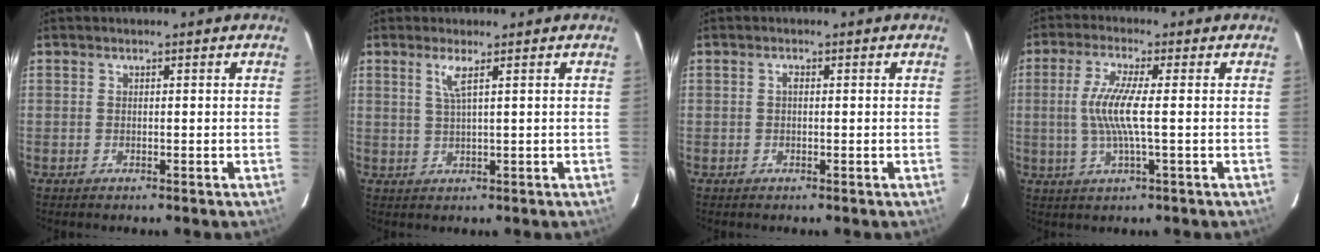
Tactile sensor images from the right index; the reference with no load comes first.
{"total": 2.6, "force": [1.3, -0.4, 2.2], "torque": [-0.045, -0.004, 0.028]}
{"total": 0.6, "force": [0.0, 0.3, 0.5], "torque": [-0.010, 0.004, -0.001]}
{"total": 7.6, "force": [-0.2, 0.3, 7.6], "torque": [-0.155, -0.003, -0.002]}